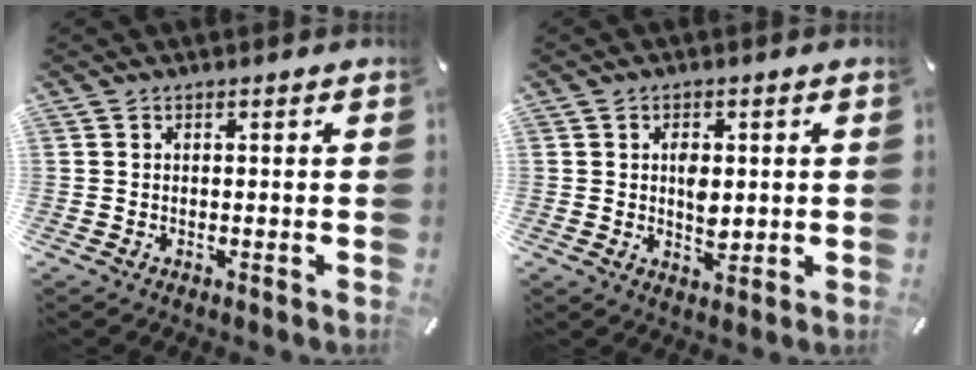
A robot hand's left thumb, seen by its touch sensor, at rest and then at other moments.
{"total": 4.7, "force": [0.4, 3.0, 3.6], "torque": [-0.047, -0.003, 0.002]}